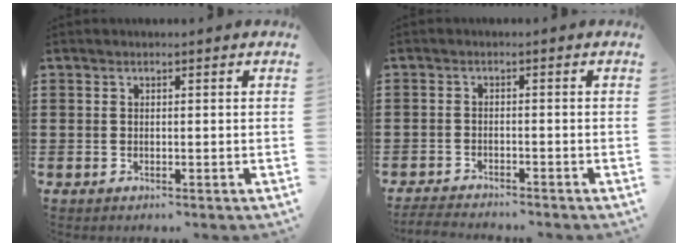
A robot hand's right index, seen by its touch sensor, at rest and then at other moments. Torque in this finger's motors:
{"motor_torque": [-1.09, 1.05, -0.93, -0.21]}